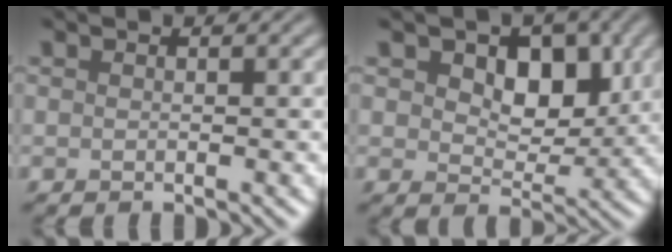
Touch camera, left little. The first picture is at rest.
{"total": 5.5, "force": [1.7, 3.6, 3.9], "torque": [-0.063, -0.012, 0.013]}